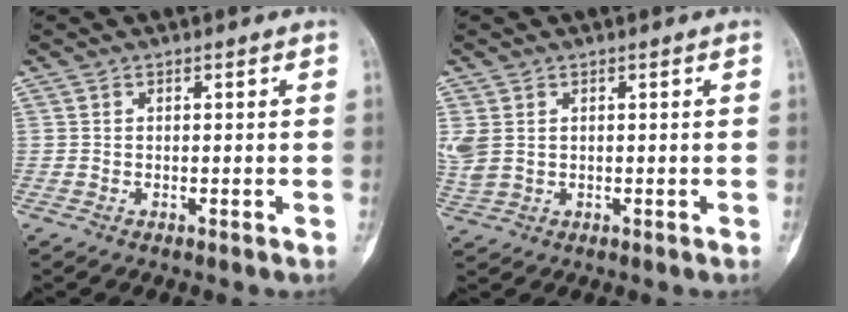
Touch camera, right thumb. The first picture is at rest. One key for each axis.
{"total": 4.1, "fx": 1.0, "fy": 2.9, "fz": 2.7, "tx": -0.078, "ty": 0.003, "tz": 0.032}